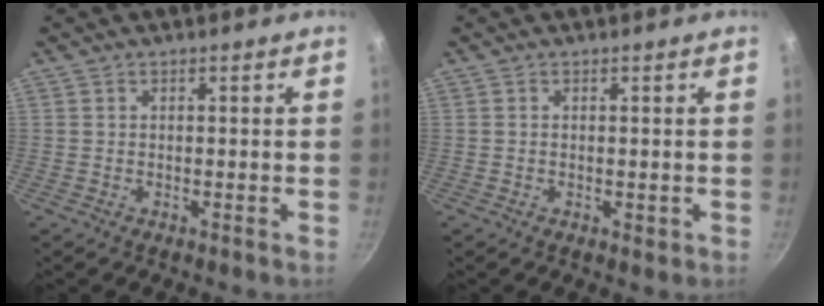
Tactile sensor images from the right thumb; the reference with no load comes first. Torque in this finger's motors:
{"motor_torque": [-0.72, 0.26, -0.28, -0.07, 0.05]}